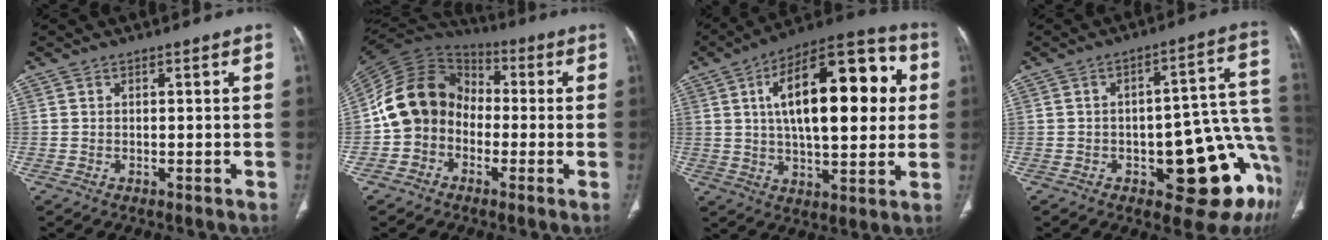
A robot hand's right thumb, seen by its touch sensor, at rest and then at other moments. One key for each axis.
{"total": 14.2, "fx": -2.3, "fy": 12.0, "fz": 7.3, "tx": -0.118, "ty": 0.049, "tz": -0.058}
{"total": 24.7, "fx": 5.0, "fy": 11.0, "fz": 21.5, "tx": -0.300, "ty": 0.017, "tz": 0.066}
{"total": 18.7, "fx": -6.8, "fy": 7.7, "fz": 15.6, "tx": -0.108, "ty": 0.055, "tz": -0.073}